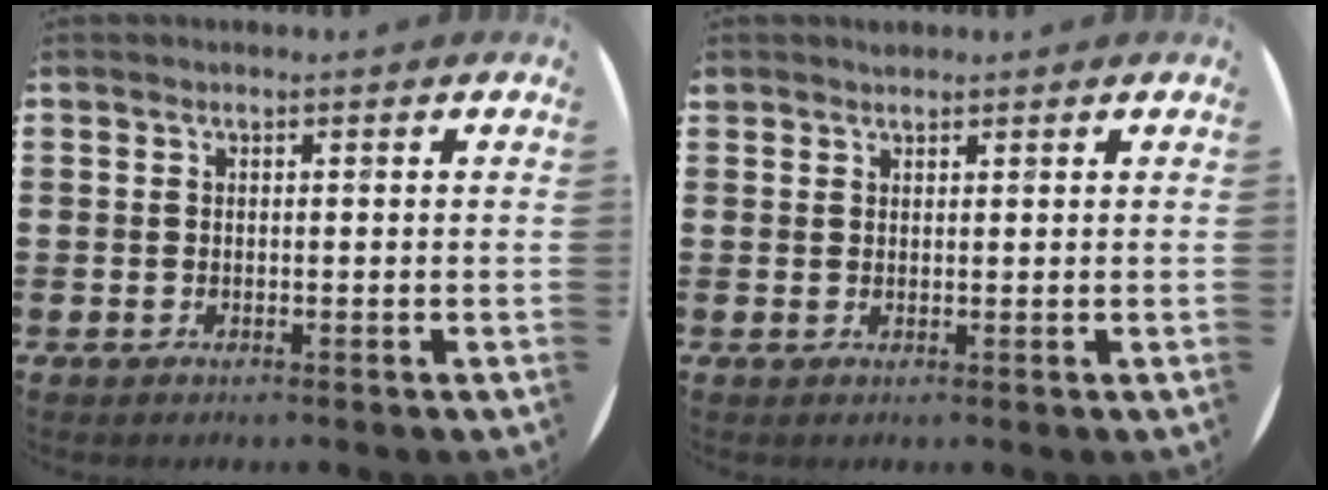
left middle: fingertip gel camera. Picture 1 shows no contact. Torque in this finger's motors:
{"motor_torque": [-0.02, 0.05, 0.01, 0.00]}